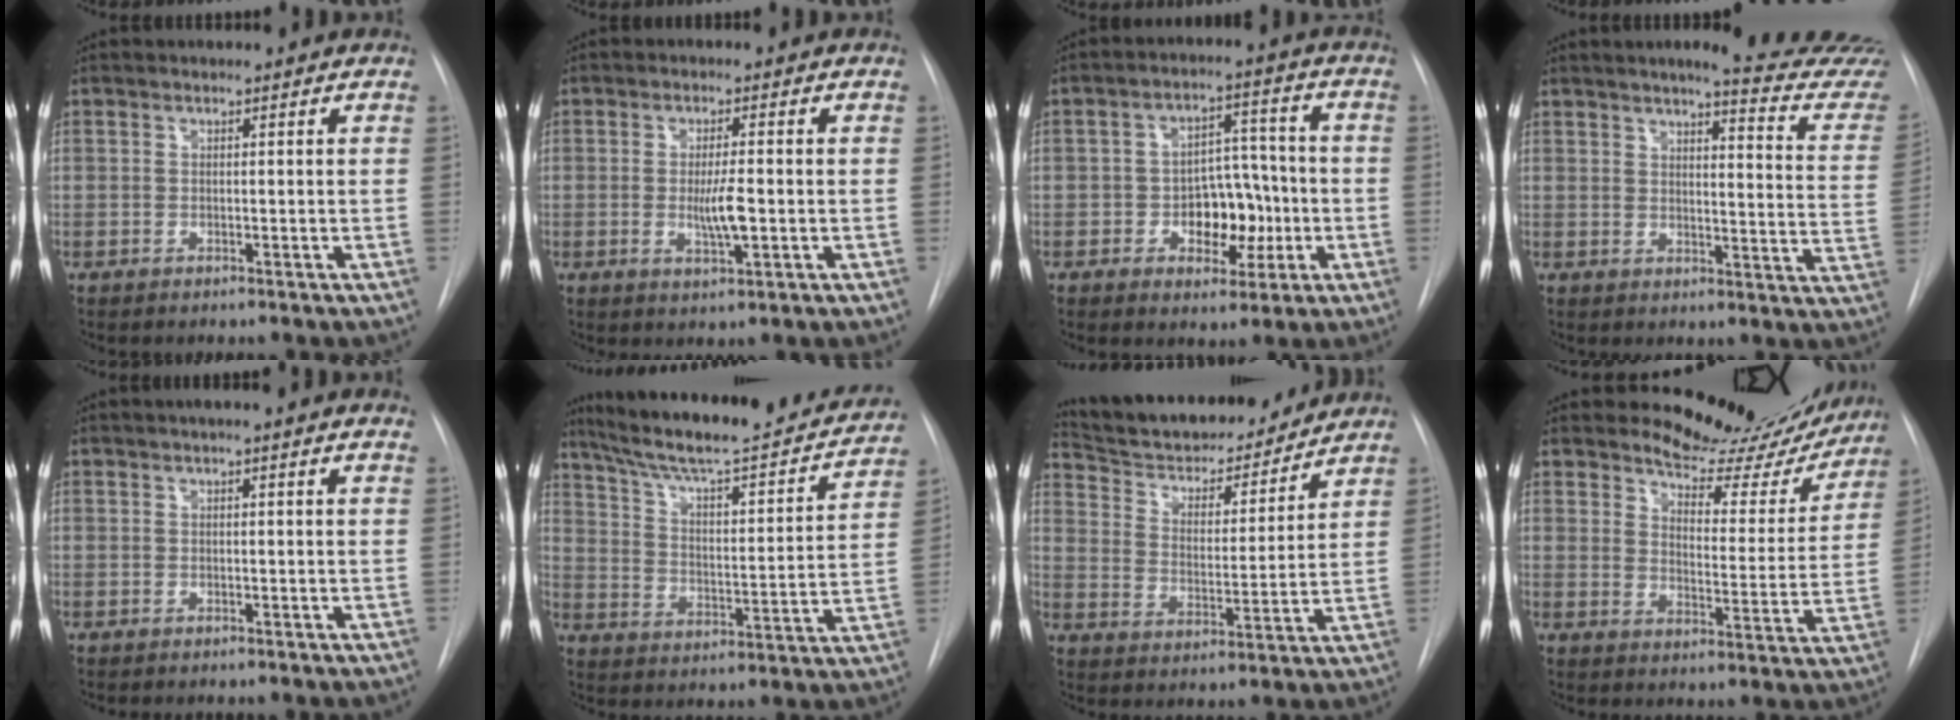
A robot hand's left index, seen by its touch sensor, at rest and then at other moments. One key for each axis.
{"total": 4.4, "fx": -0.6, "fy": 0.7, "fz": 4.3, "tx": -0.081, "ty": -0.007, "tz": -0.008}
{"total": 8.7, "fx": -2.2, "fy": 5.2, "fz": 6.6, "tx": -0.091, "ty": 0.024, "tz": -0.027}
{"total": 18.9, "fx": 17.4, "fy": 0.5, "fz": 7.4, "tx": -0.083, "ty": -0.089, "tz": 0.186}
{"total": 3.2, "fx": 2.4, "fy": -0.1, "fz": 2.1, "tx": -0.026, "ty": 0.018, "tz": 0.029}
{"total": 26.4, "fx": 22.9, "fy": 3.8, "fz": 12.6, "tx": -0.195, "ty": -0.022, "tz": 0.316}
{"total": 19.4, "fx": 17.9, "fy": 4.2, "fz": 6.2, "tx": -0.093, "ty": -0.003, "tz": 0.272}
{"total": 14.7, "fx": 13.9, "fy": 4.2, "fz": 2.3, "tx": -0.014, "ty": -0.049, "tz": 0.160}